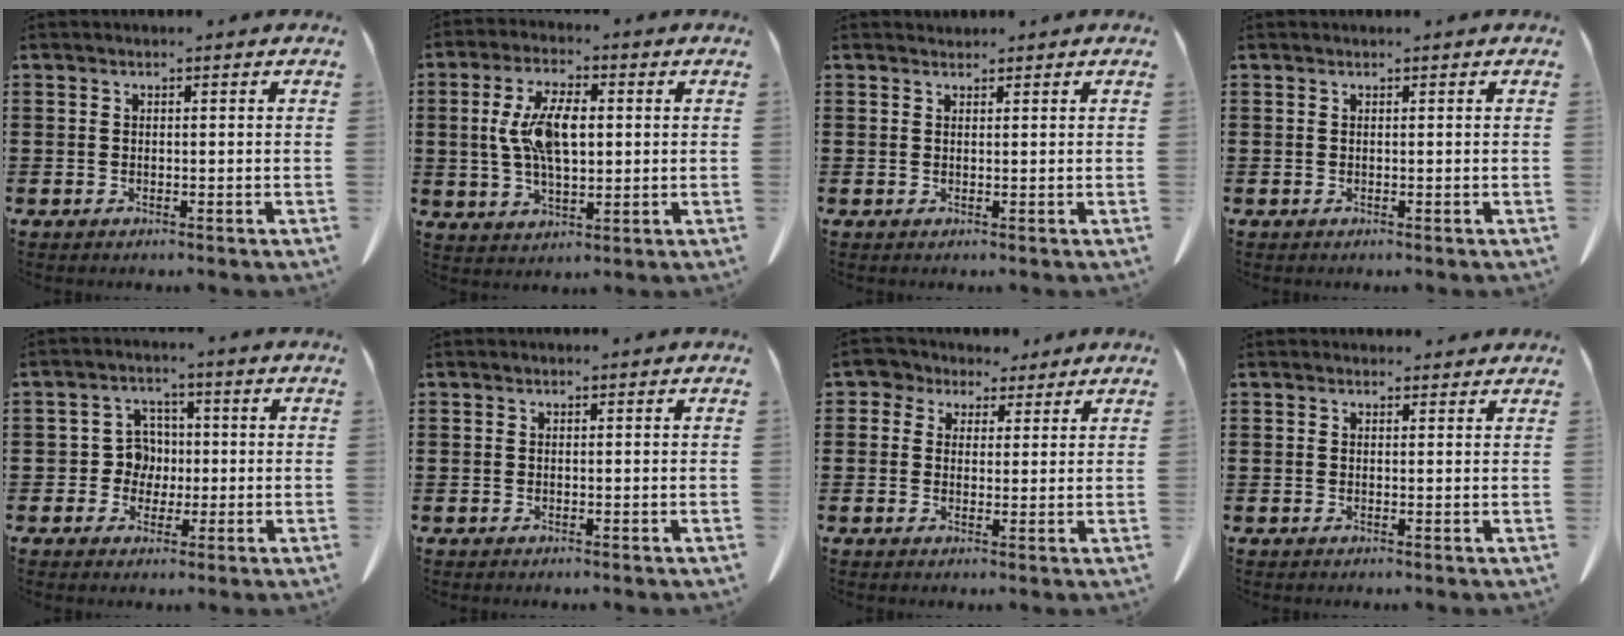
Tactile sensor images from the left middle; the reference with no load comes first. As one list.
[{"total": 9.2, "force": [1.1, 4.1, 8.2], "torque": [-0.171, 0.012, 0.015]}, {"total": 0.9, "force": [0.8, 0.2, 0.1], "torque": [-0.003, 0.001, 0.016]}, {"total": 0.0}, {"total": 4.8, "force": [-0.2, 4.4, 1.8], "torque": [-0.051, 0.014, -0.007]}, {"total": 0.0}, {"total": 4.1, "force": [2.9, 2.8, 0.6], "torque": [-0.026, -0.001, 0.050]}, {"total": 1.3, "force": [1.2, 0.4, 0.2], "torque": [0.000, -0.002, 0.022]}]